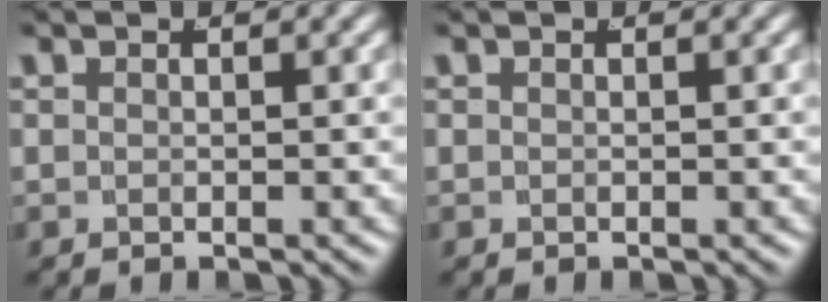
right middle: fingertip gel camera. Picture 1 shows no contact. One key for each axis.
{"total": 0.0}